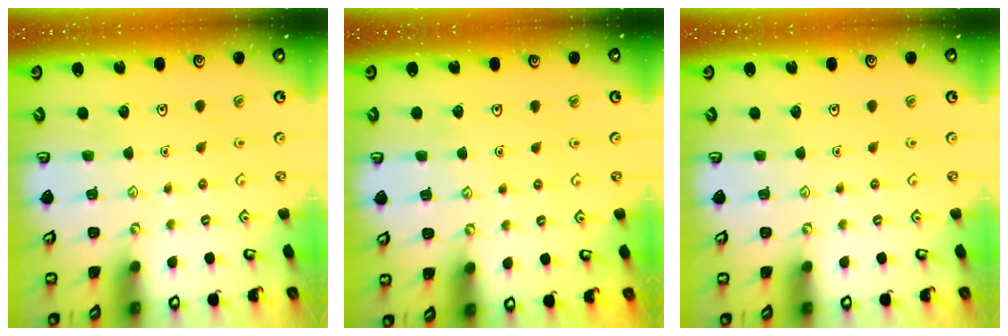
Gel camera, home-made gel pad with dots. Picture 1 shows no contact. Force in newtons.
{"total": 3.3, "press": 3.3, "slide": 0.2}
{"total": 0.0}